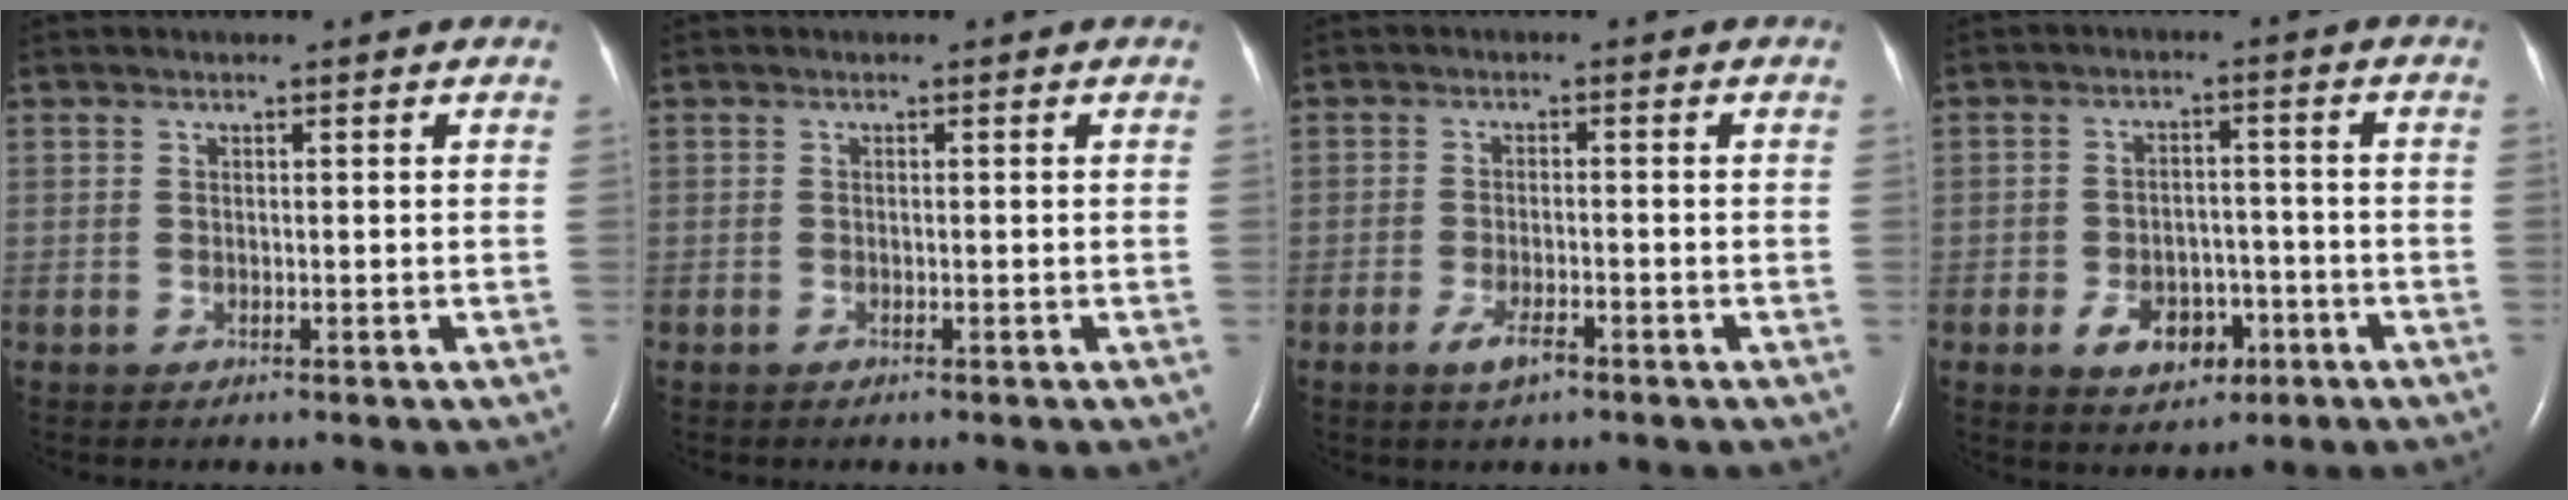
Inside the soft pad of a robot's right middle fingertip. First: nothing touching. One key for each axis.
{"total": 0.0}
{"total": 3.1, "fx": -2.0, "fy": 0.7, "fz": 2.3, "tx": -0.053, "ty": -0.003, "tz": -0.036}
{"total": 6.6, "fx": -3.1, "fy": 4.3, "fz": 4.0, "tx": -0.069, "ty": 0.007, "tz": -0.040}